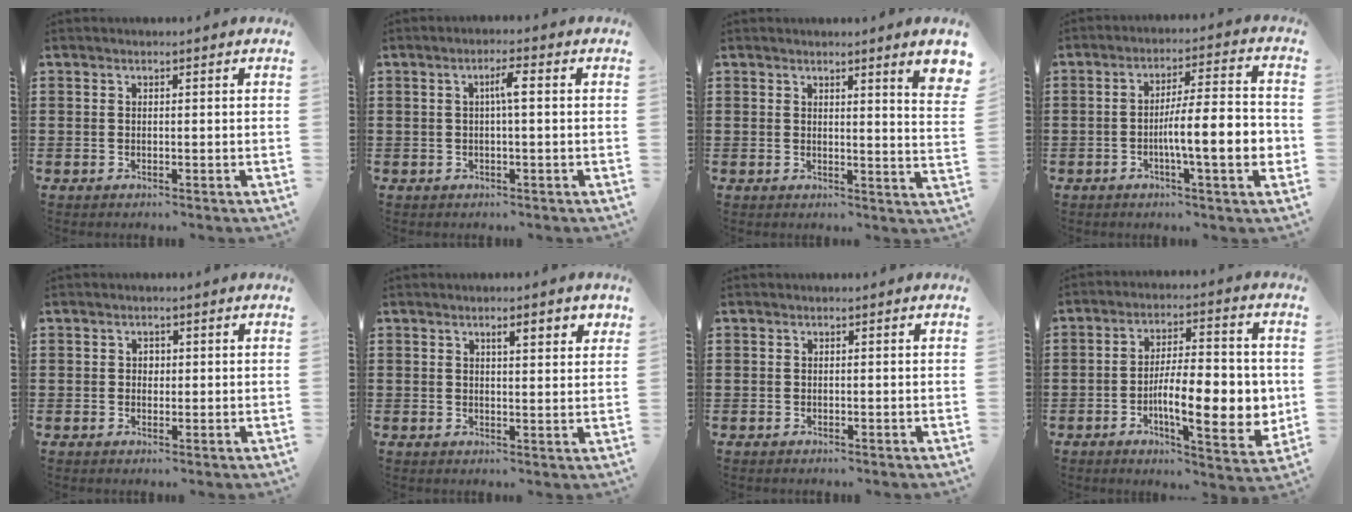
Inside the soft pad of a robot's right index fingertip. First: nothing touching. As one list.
[{"total": 2.7, "force": [0.1, 0.1, 2.7], "torque": [-0.051, 0.002, -0.002]}, {"total": 3.5, "force": [2.2, -0.3, 2.8], "torque": [-0.043, -0.011, 0.034]}, {"total": 9.6, "force": [-2.2, 1.7, 9.2], "torque": [-0.146, 0.000, -0.042]}, {"total": 1.0, "force": [0.1, 0.8, 0.5], "torque": [-0.011, 0.005, 0.001]}, {"total": 3.1, "force": [1.5, 0.7, 2.6], "torque": [-0.037, -0.001, 0.020]}, {"total": 0.0}, {"total": 12.9, "force": [-2.3, 4.3, 12.0], "torque": [-0.182, -0.012, -0.042]}]